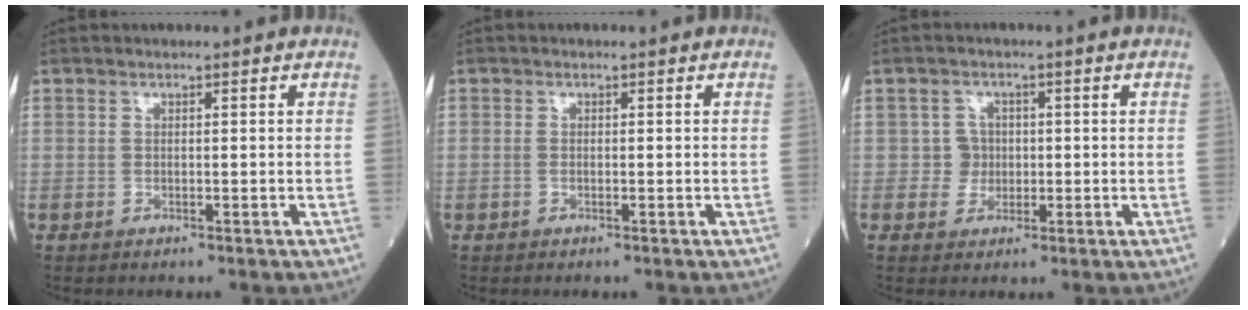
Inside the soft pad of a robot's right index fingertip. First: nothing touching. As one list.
[{"total": 0.6, "force": [-0.2, 0.4, 0.4], "torque": [-0.009, 0.001, -0.005]}, {"total": 2.8, "force": [-0.2, 2.8, 0.2], "torque": [0.006, 0.008, -0.004]}]